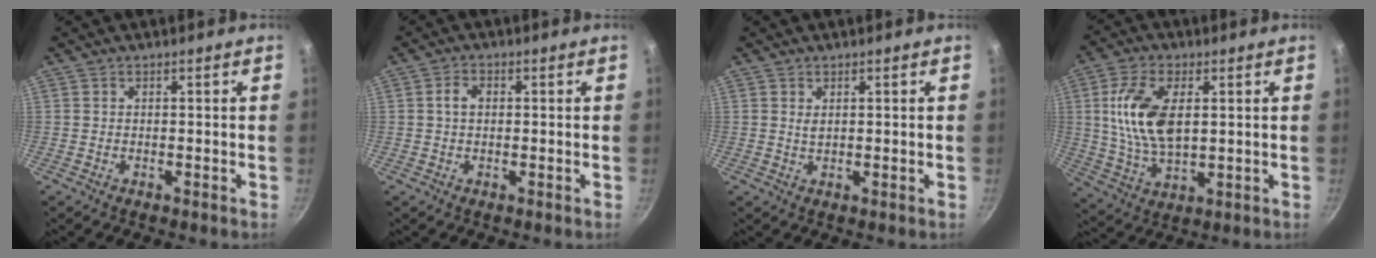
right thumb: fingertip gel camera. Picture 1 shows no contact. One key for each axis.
{"total": 1.3, "fx": 0.3, "fy": 0.9, "fz": 0.9, "tx": -0.015, "ty": 0.005, "tz": 0.003}
{"total": 1.3, "fx": 0.6, "fy": 0.6, "fz": 1.0, "tx": -0.017, "ty": -0.004, "tz": 0.011}
{"total": 13.7, "fx": 2.6, "fy": 7.4, "fz": 11.2, "tx": -0.209, "ty": -0.008, "tz": 0.052}